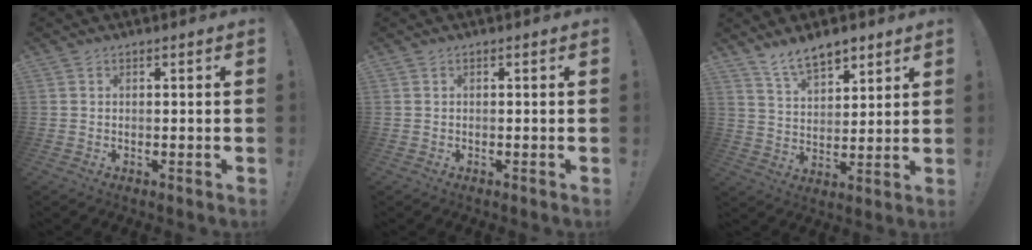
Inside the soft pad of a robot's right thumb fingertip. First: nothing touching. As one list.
[{"total": 0.0}, {"total": 9.3, "force": [7.1, 4.3, 4.3], "torque": [-0.062, -0.042, 0.133]}]